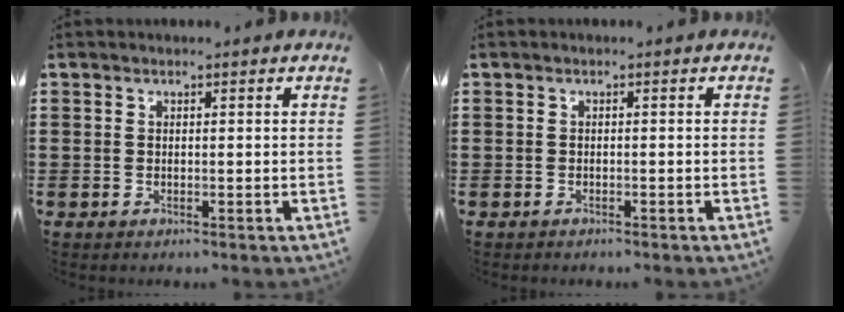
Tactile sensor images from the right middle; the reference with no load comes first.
{"total": 0.5, "force": [-0.5, 0.1, 0.1], "torque": [-0.003, -0.001, -0.010]}